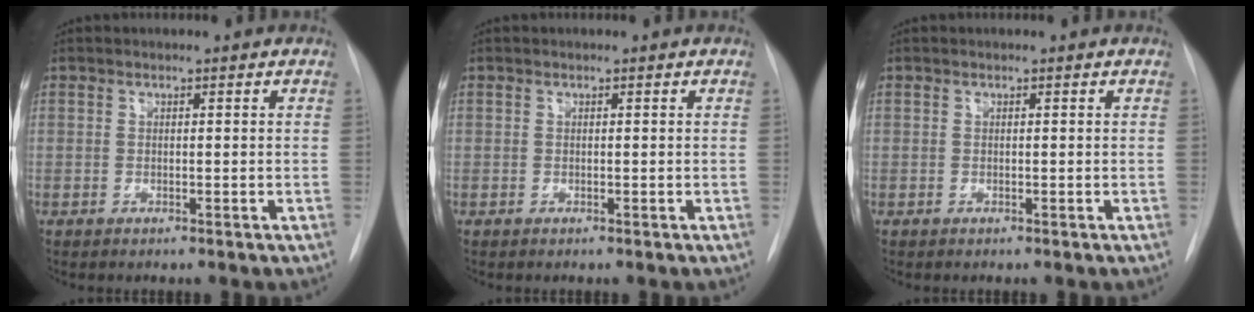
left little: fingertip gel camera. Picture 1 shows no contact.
{"total": 0.0}
{"total": 0.0}